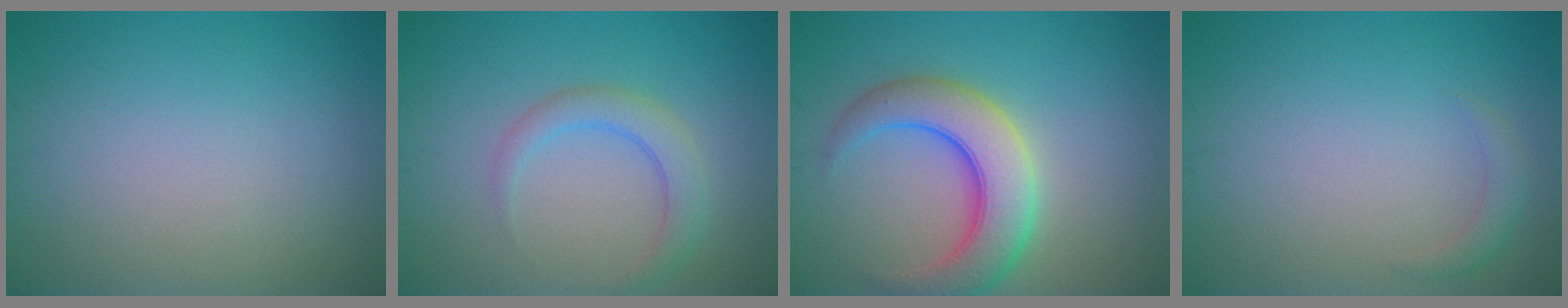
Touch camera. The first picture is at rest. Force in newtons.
{"total": 2.8, "press": 2.8, "slide": 0.1}
{"total": 6.9, "press": 6.9, "slide": 0.3}
{"total": 1.3, "press": 1.2, "slide": 0.1}